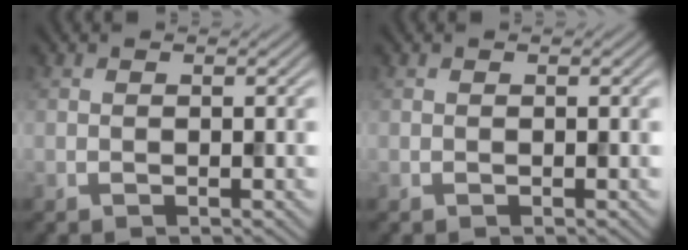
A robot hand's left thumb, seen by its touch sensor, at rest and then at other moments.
{"total": 0.0}